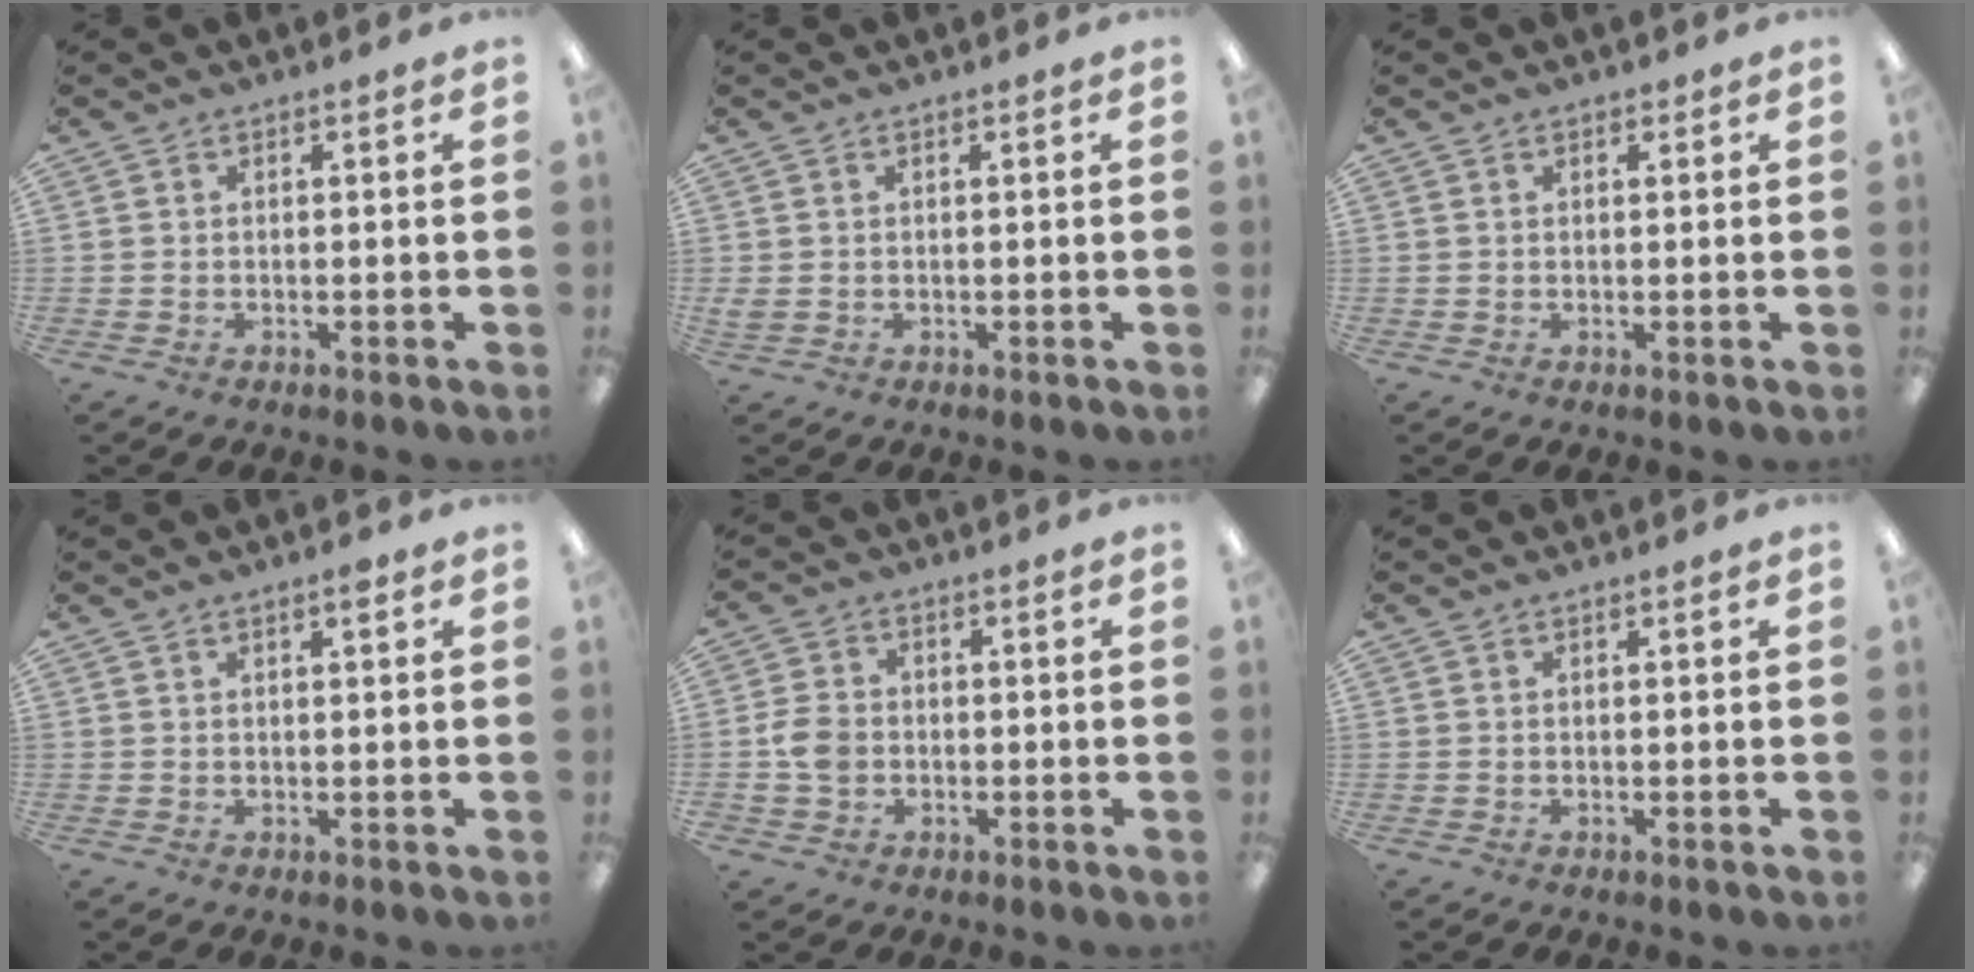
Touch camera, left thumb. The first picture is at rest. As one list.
[{"total": 1.1, "force": [-0.1, 0.9, 0.7], "torque": [-0.013, 0.003, -0.002]}, {"total": 1.4, "force": [0.8, 1.0, 0.6], "torque": [-0.005, -0.001, 0.012]}, {"total": 1.7, "force": [1.2, 0.4, 1.2], "torque": [-0.017, -0.001, 0.018]}, {"total": 5.8, "force": [-1.1, 4.9, 3.0], "torque": [-0.069, 0.008, -0.019]}, {"total": 0.0}]